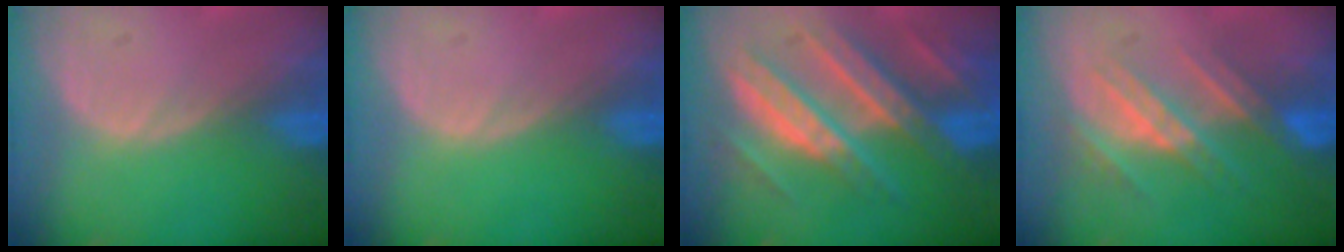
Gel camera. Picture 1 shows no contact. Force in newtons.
{"total": 0.0}
{"total": 11.3, "press": 11.2, "slide": 1.1}
{"total": 7.8, "press": 7.2, "slide": 2.9}